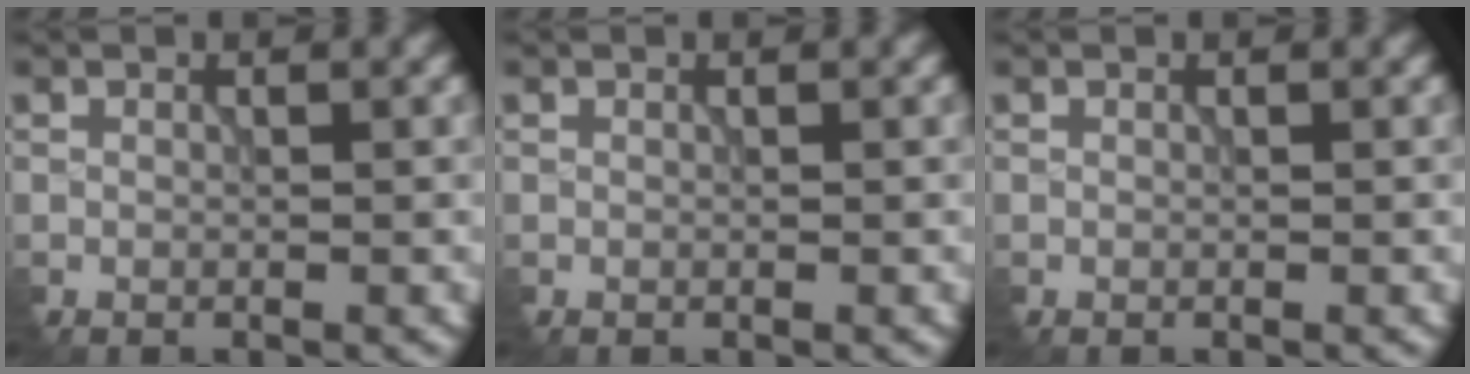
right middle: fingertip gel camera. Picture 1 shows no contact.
{"total": 0.0}
{"total": 0.0}